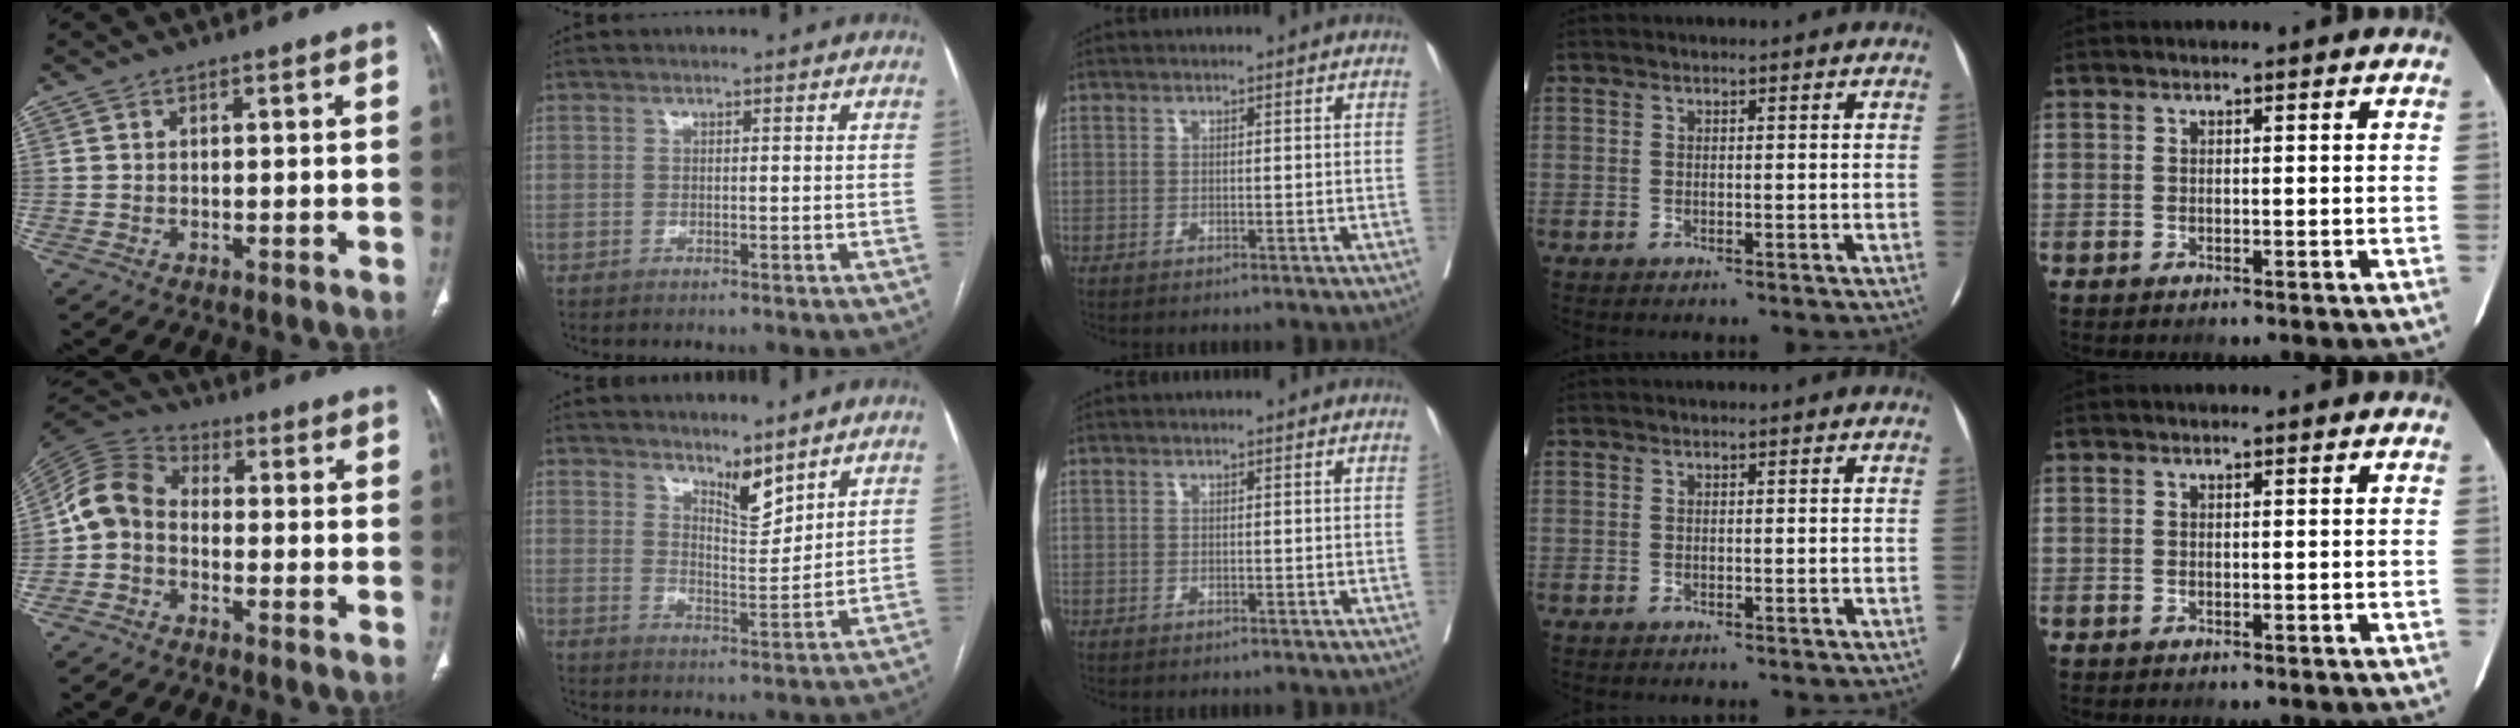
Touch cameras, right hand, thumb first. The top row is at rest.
{"thumb": {"total": 8.0, "force": [-1.8, 6.1, 4.9], "torque": [-0.092, 0.032, -0.056]}, "index": {"total": 5.4, "force": [4.5, 1.3, 2.7], "torque": [-0.048, -0.011, 0.083]}}